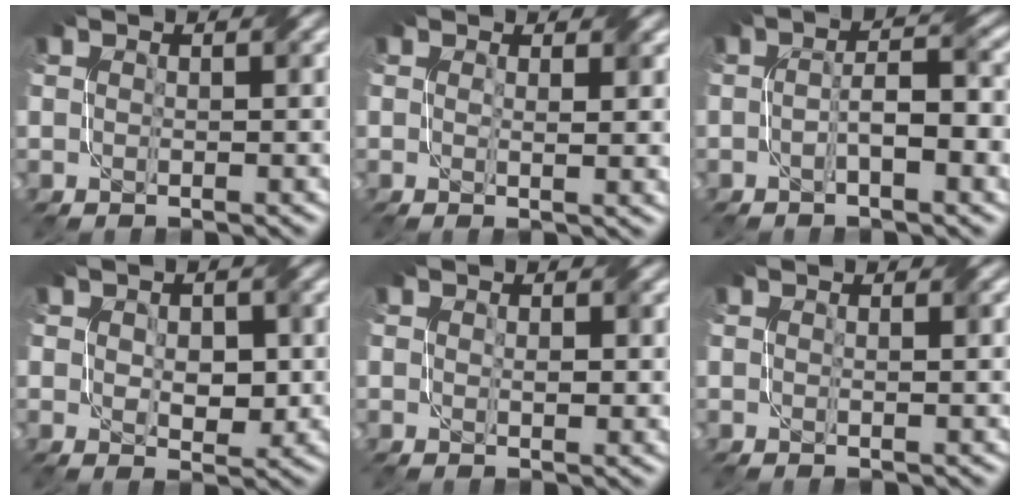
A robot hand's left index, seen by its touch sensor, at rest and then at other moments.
{"total": 1.9, "force": [0.7, 0.4, 1.7], "torque": [-0.025, -0.004, 0.012]}
{"total": 4.8, "force": [-1.0, 1.2, 4.6], "torque": [-0.078, 0.007, -0.020]}
{"total": 3.5, "force": [0.3, 2.3, 2.6], "torque": [-0.043, -0.006, 0.007]}
{"total": 1.6, "force": [0.4, 0.9, 1.3], "torque": [-0.022, -0.004, 0.010]}
{"total": 1.1, "force": [0.4, 0.1, 1.1], "torque": [-0.014, 0.000, 0.002]}